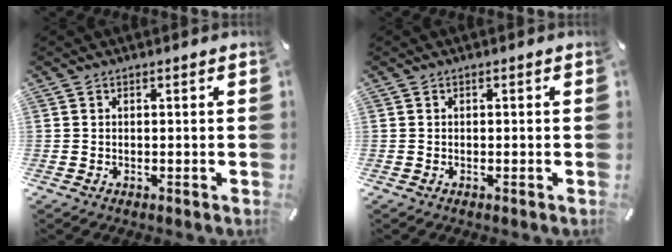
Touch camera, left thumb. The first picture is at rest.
{"total": 0.0}